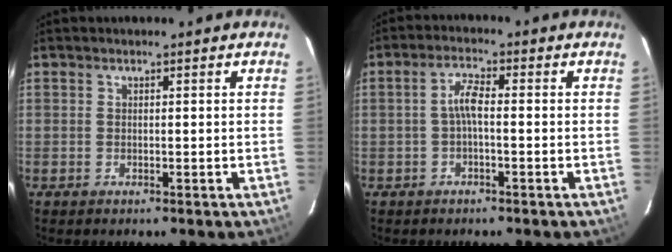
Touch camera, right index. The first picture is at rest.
{"total": 3.2, "force": [-0.7, 0.7, 3.1], "torque": [-0.064, 0.010, -0.015]}